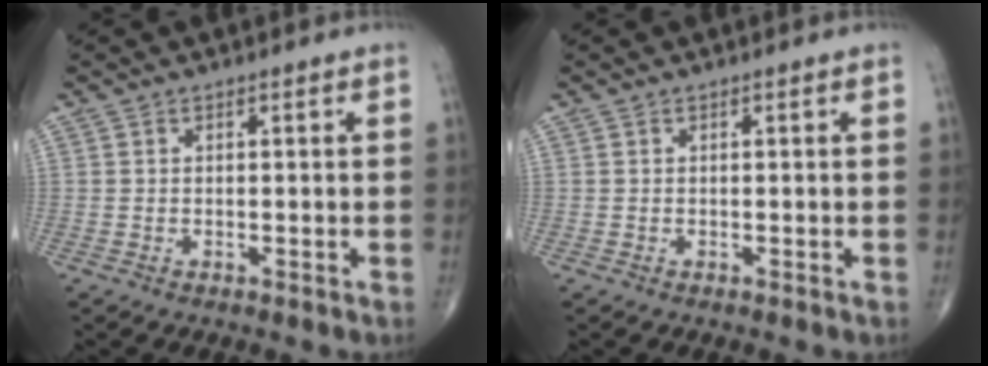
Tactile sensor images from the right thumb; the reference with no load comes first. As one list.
[{"total": 0.0}]